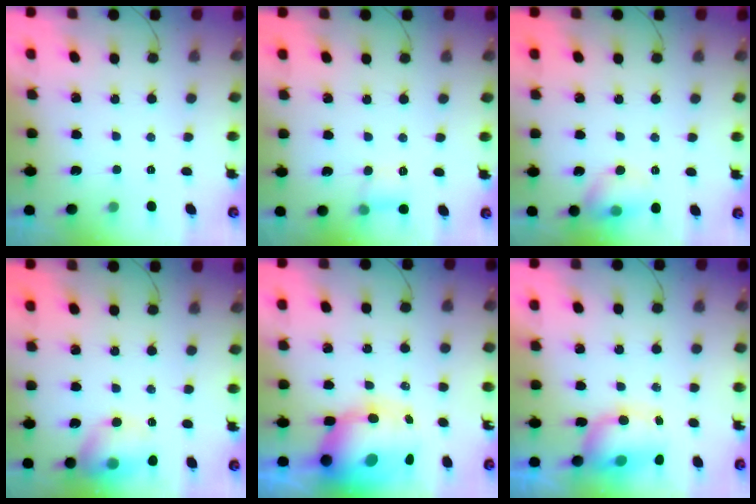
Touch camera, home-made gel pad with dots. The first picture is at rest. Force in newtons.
{"total": 6.5, "press": 6.2, "slide": 1.9}
{"total": 9.0, "press": 8.9, "slide": 1.3}
{"total": 13.8, "press": 13.7, "slide": 2.0}
{"total": 16.2, "press": 15.6, "slide": 4.3}
{"total": 8.3, "press": 8.2, "slide": 1.2}